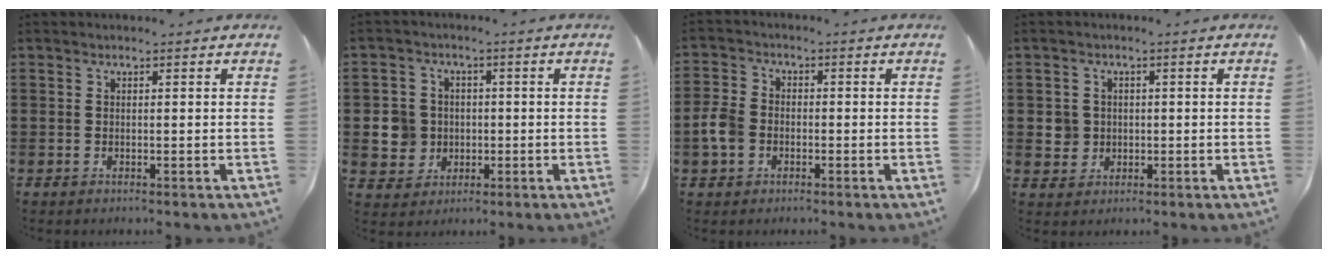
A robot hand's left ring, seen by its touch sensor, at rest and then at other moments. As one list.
[{"total": 5.9, "force": [-0.5, 5.7, 1.5], "torque": [-0.054, 0.014, -0.005]}, {"total": 4.4, "force": [-1.4, 3.3, 2.5], "torque": [-0.075, 0.000, -0.033]}, {"total": 3.0, "force": [-0.1, 2.9, 0.7], "torque": [-0.026, 0.008, -0.005]}]